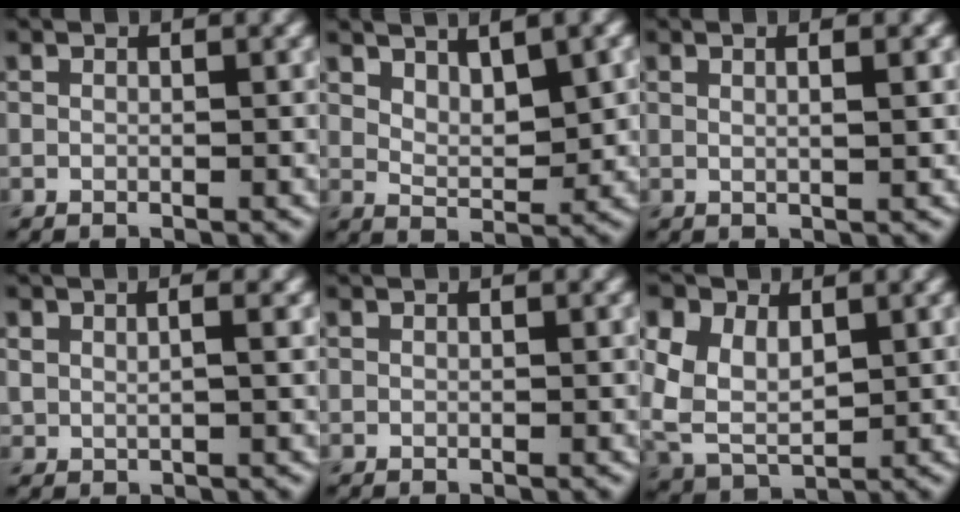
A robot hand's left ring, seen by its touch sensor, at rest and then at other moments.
{"total": 4.3, "force": [2.4, 1.6, 3.2], "torque": [-0.055, -0.005, 0.044]}
{"total": 2.7, "force": [1.0, 1.0, 2.3], "torque": [-0.015, 0.006, -0.006]}
{"total": 1.4, "force": [0.6, 0.5, 1.1], "torque": [-0.023, 0.000, 0.014]}
{"total": 0.0}
{"total": 7.6, "force": [1.8, 5.4, 5.0], "torque": [-0.123, 0.001, 0.038]}